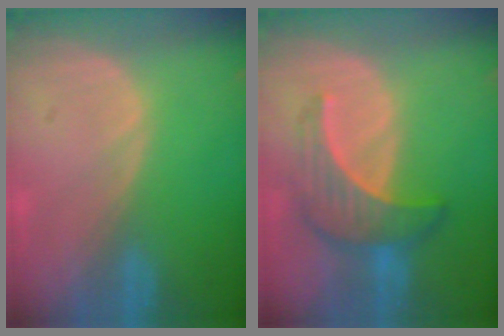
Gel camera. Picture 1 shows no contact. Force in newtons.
{"total": 7.0, "press": 6.6, "slide": 2.2}